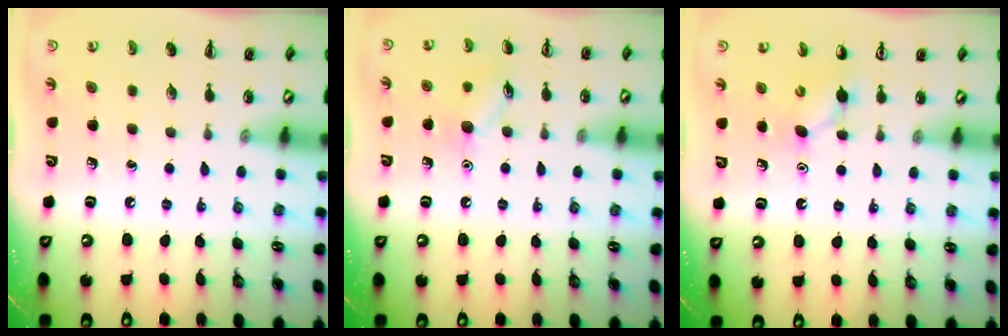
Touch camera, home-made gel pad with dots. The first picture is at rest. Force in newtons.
{"total": 8.1, "press": 8.1, "slide": 0.5}
{"total": 3.7, "press": 3.5, "slide": 1.3}